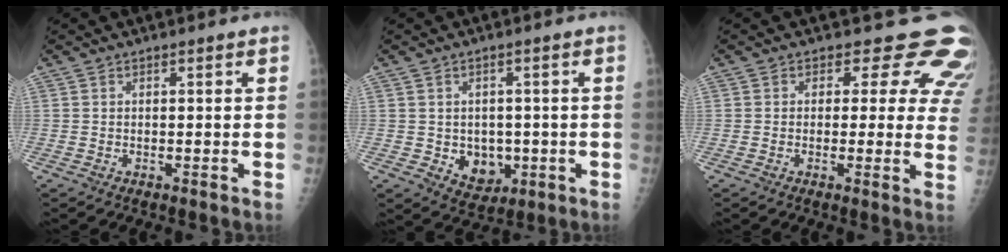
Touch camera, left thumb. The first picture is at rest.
{"total": 6.5, "force": [-1.1, 5.3, 3.6], "torque": [-0.021, -0.001, 0.001]}
{"total": 12.0, "force": [8.4, 7.1, 5.0], "torque": [0.001, -0.032, 0.067]}